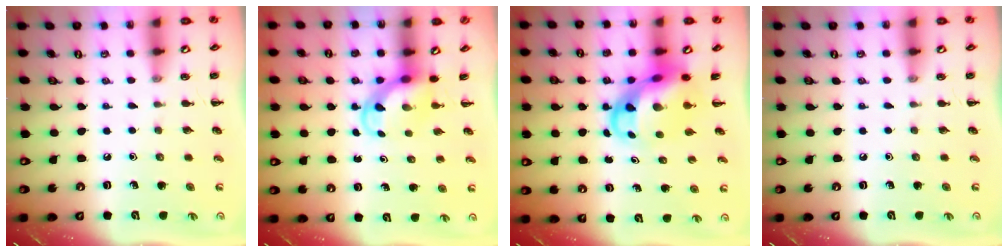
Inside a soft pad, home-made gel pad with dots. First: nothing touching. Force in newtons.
{"total": 3.7, "press": 3.6, "slide": 0.8}
{"total": 7.1, "press": 6.8, "slide": 2.1}
{"total": 0.0}